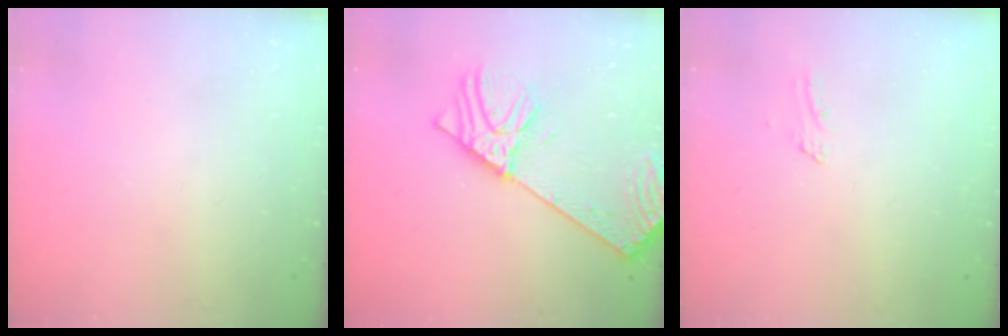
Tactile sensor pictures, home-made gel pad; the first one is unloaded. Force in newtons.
{"total": 14.4, "press": 14.1, "slide": 3.0}
{"total": 1.4, "press": 1.4, "slide": 0.1}